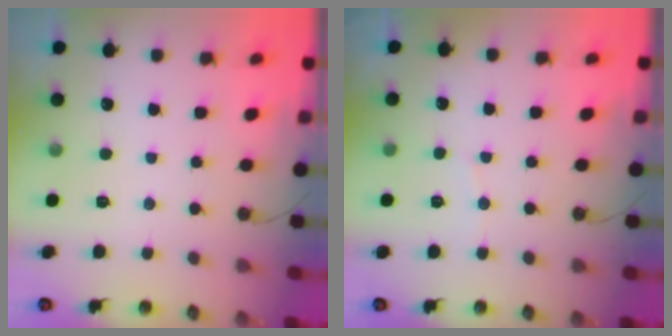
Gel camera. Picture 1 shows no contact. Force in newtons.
{"total": 3.3, "press": 3.3, "slide": 0.3}